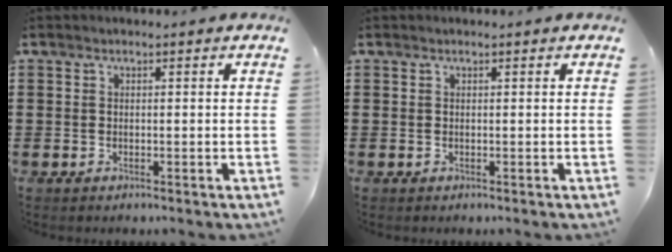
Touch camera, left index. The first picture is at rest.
{"total": 0.0}